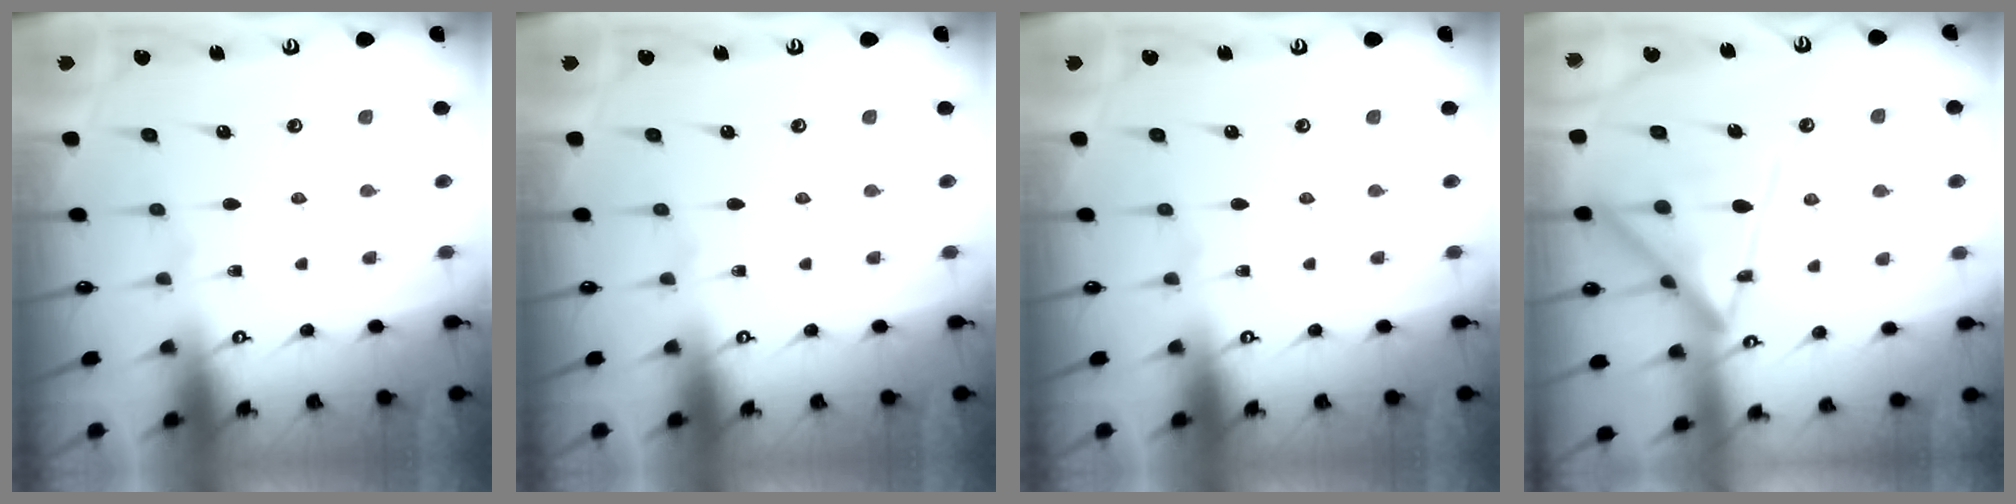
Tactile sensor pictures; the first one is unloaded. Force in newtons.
{"total": 0.0}
{"total": 0.0}
{"total": 17.0, "press": 16.9, "slide": 1.3}